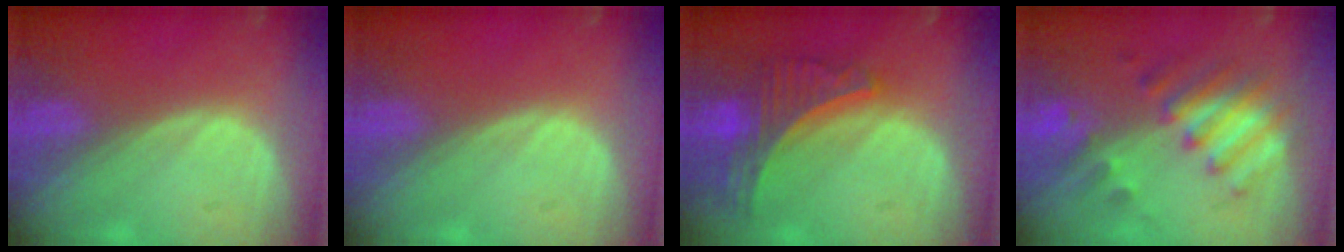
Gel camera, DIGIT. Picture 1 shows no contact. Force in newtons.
{"total": 0.0}
{"total": 7.9, "press": 7.0, "slide": 3.7}
{"total": 7.4, "press": 7.3, "slide": 1.1}